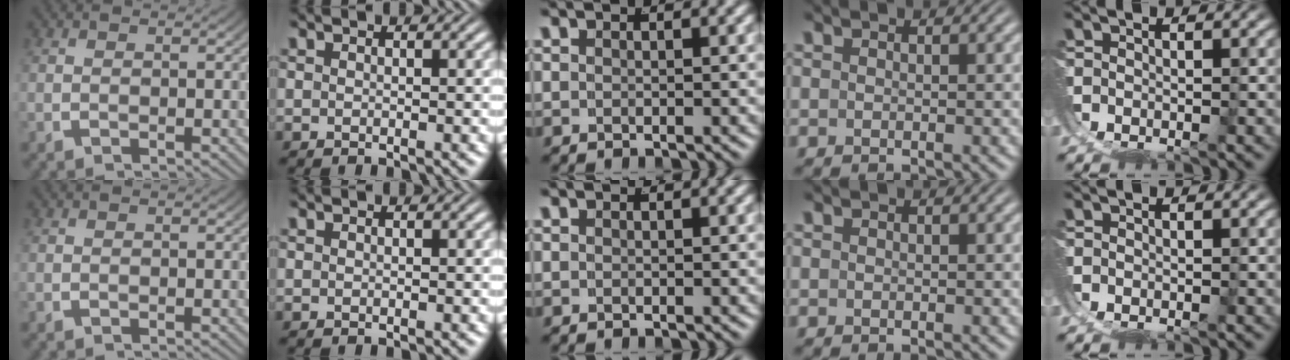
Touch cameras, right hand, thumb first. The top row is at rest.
{}